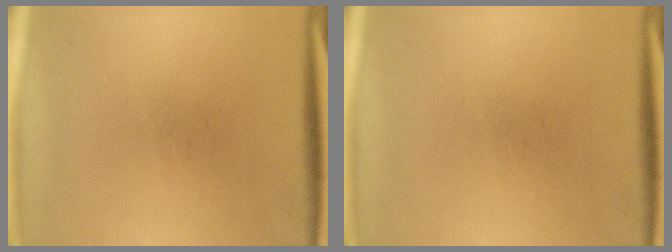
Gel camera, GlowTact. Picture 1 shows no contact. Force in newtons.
{"total": 0.0}